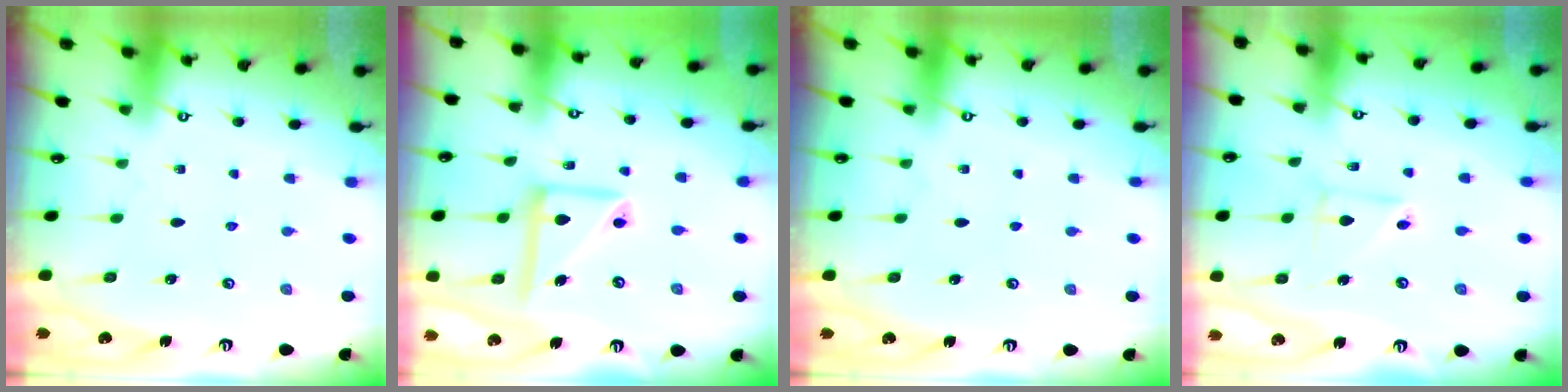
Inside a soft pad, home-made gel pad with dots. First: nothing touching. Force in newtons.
{"total": 13.8, "press": 13.7, "slide": 1.7}
{"total": 0.0}
{"total": 6.2, "press": 6.2, "slide": 0.6}